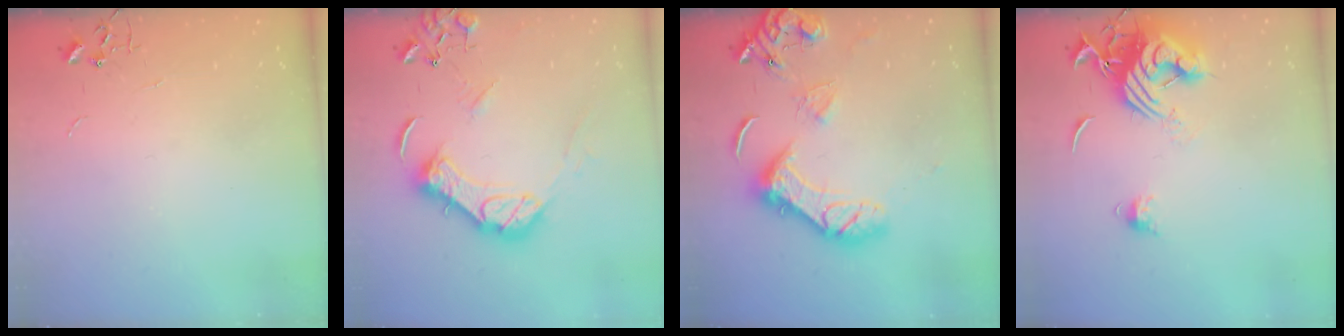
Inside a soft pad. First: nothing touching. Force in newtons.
{"total": 15.7, "press": 15.5, "slide": 2.2}
{"total": 16.2, "press": 16.1, "slide": 1.8}
{"total": 13.5, "press": 13.4, "slide": 1.5}